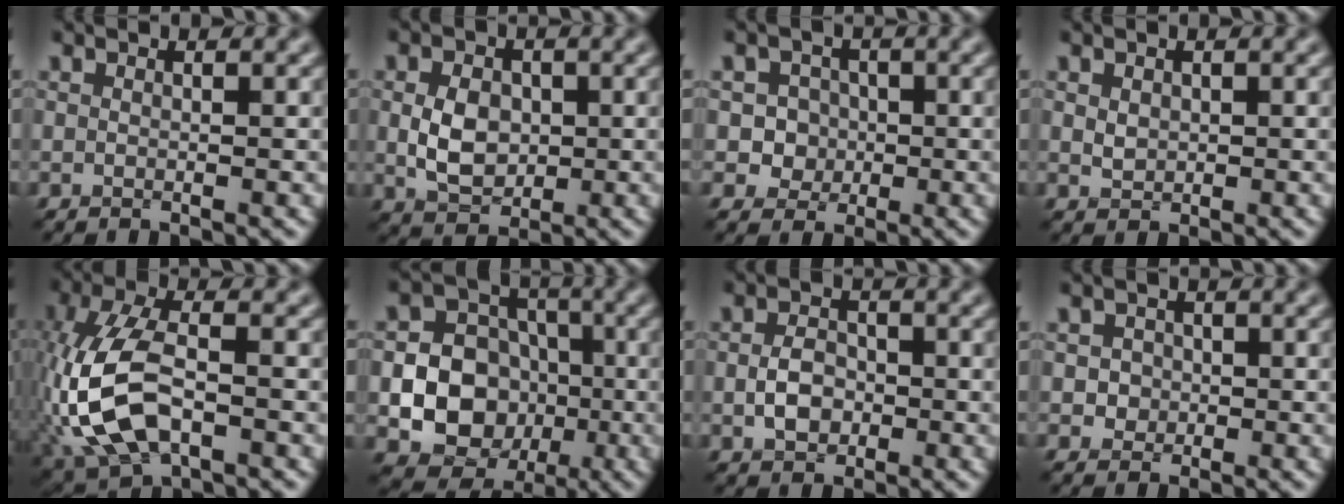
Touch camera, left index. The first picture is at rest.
{"total": 4.1, "force": [-0.2, 3.0, 2.8], "torque": [-0.059, -0.003, -0.005]}
{"total": 3.1, "force": [-0.3, 2.9, 1.0], "torque": [-0.001, 0.006, -0.020]}
{"total": 1.2, "force": [0.2, 1.0, 0.7], "torque": [-0.016, -0.002, 0.006]}
{"total": 10.4, "force": [-2.7, 5.5, 8.5], "torque": [-0.198, 0.001, -0.064]}
{"total": 11.1, "force": [-2.3, 10.0, 4.3], "torque": [-0.075, -0.001, -0.059]}
{"total": 3.1, "force": [-0.6, 2.2, 2.0], "torque": [-0.041, 0.001, -0.017]}
{"total": 1.8, "force": [-0.1, 1.7, 0.6], "torque": [0.000, 0.002, -0.001]}